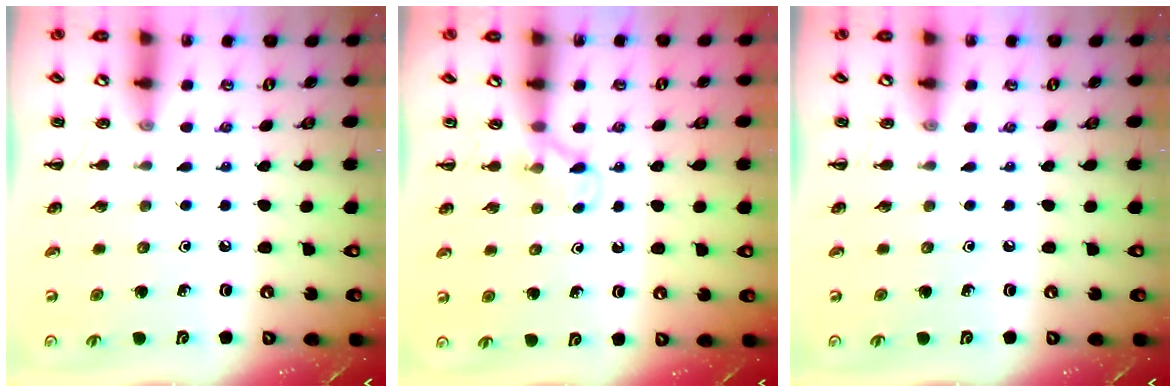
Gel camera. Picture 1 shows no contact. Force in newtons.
{"total": 4.8, "press": 4.6, "slide": 1.4}
{"total": 0.0}